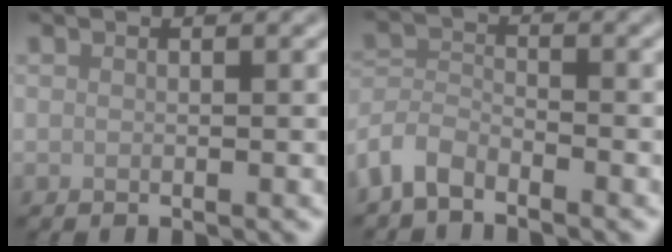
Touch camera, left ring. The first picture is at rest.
{"total": 3.0, "force": [-2.6, 1.2, 1.1], "torque": [-0.023, 0.001, -0.066]}